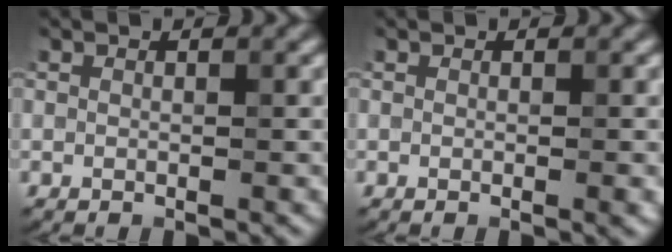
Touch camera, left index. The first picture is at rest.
{"total": 0.7, "force": [-0.2, 0.1, 0.7], "torque": [-0.007, 0.000, -0.002]}